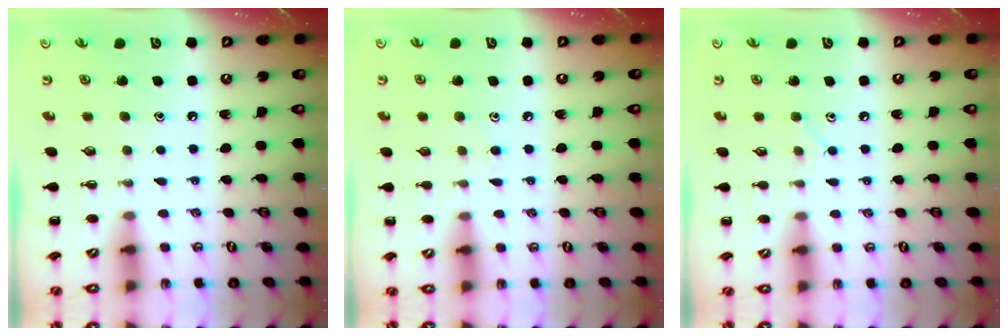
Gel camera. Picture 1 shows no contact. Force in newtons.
{"total": 4.0, "press": 3.7, "slide": 1.6}
{"total": 5.1, "press": 4.9, "slide": 1.4}